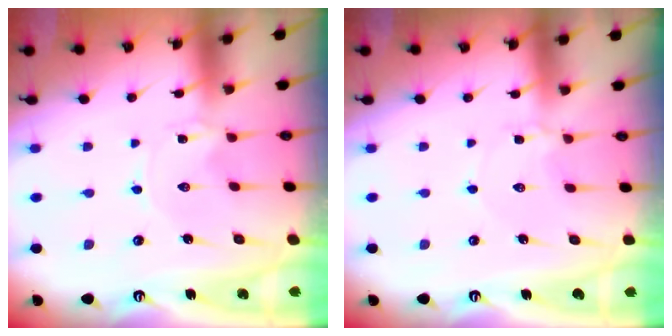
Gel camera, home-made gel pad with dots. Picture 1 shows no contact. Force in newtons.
{"total": 2.0, "press": 2.0, "slide": 0.3}